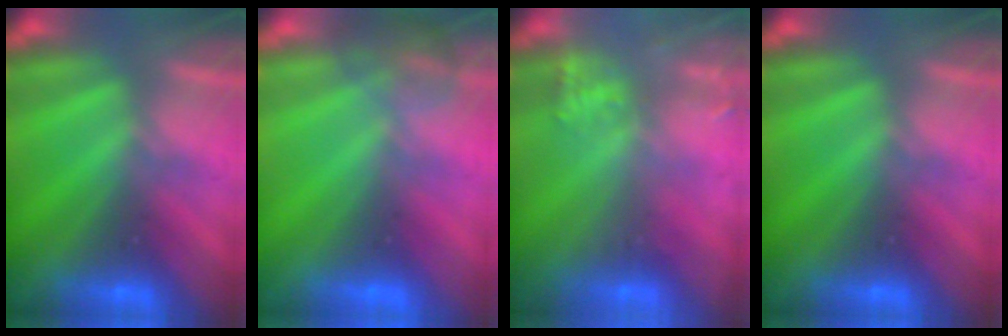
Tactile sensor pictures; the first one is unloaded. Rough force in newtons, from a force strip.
{"total": 3.8}
{"total": 9.4}
{"total": 0.0}